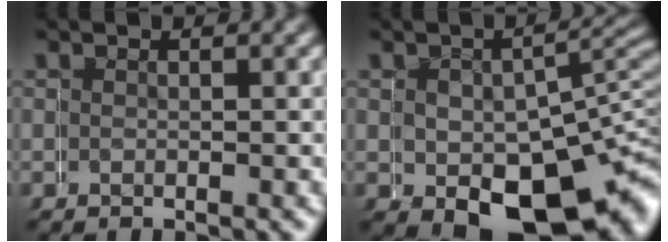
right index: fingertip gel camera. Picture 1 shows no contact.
{"total": 10.0, "force": [-3.5, 5.9, 7.3], "torque": [-0.103, -0.048, -0.020]}